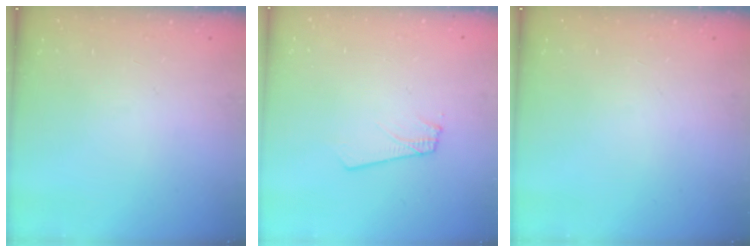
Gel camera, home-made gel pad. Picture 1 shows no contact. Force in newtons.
{"total": 1.8, "press": 1.8, "slide": 0.1}
{"total": 0.0}